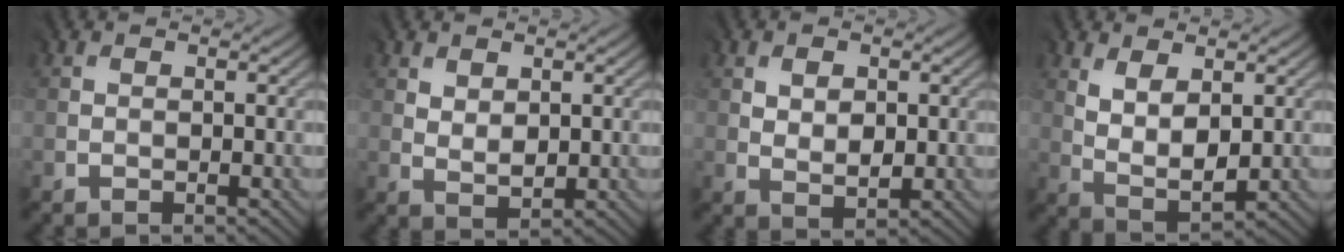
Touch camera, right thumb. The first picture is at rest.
{"total": 2.8, "force": [1.4, 1.7, 1.7], "torque": [-0.034, -0.005, 0.030]}
{"total": 3.4, "force": [1.2, 2.2, 2.3], "torque": [-0.038, -0.004, 0.023]}
{"total": 5.4, "force": [2.1, 2.6, 4.2], "torque": [-0.092, -0.007, 0.044]}